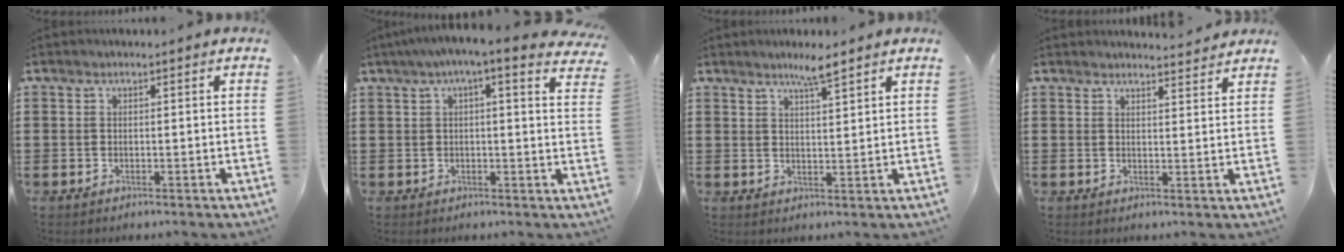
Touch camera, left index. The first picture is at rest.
{"total": 4.2, "force": [2.8, 0.0, 3.1], "torque": [-0.069, -0.006, 0.046]}
{"total": 3.9, "force": [3.1, 0.1, 2.3], "torque": [-0.043, -0.003, 0.052]}
{"total": 2.8, "force": [2.8, 0.0, 0.2], "torque": [-0.003, -0.012, 0.051]}